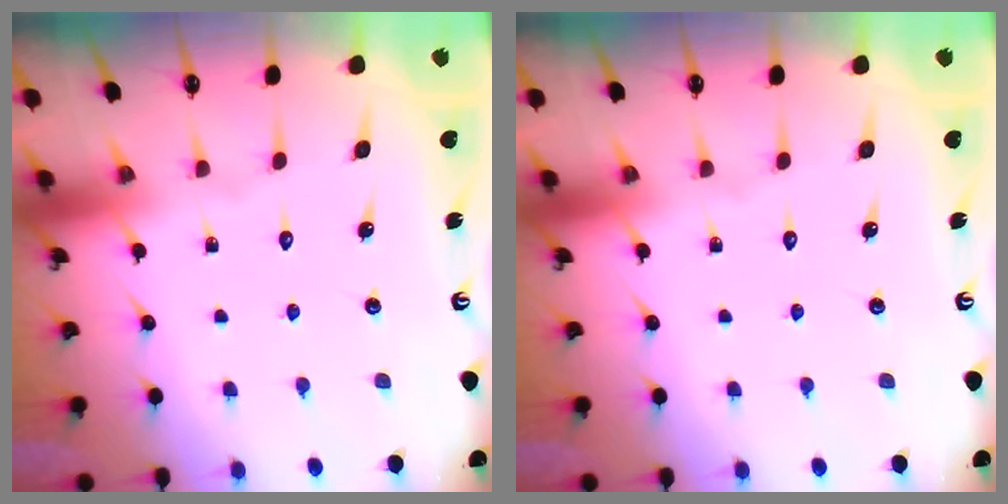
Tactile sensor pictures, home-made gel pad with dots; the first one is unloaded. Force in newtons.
{"total": 0.0}